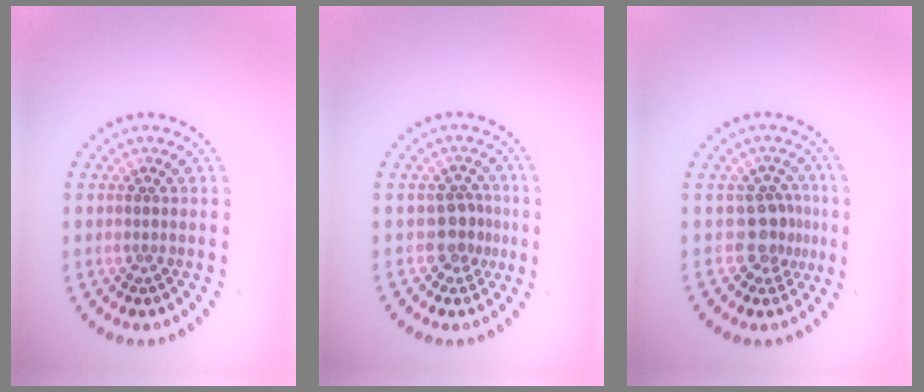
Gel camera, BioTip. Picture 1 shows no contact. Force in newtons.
{"total": 2.2, "press": 1.8, "slide": 1.2}
{"total": 2.7, "press": 2.0, "slide": 1.8}